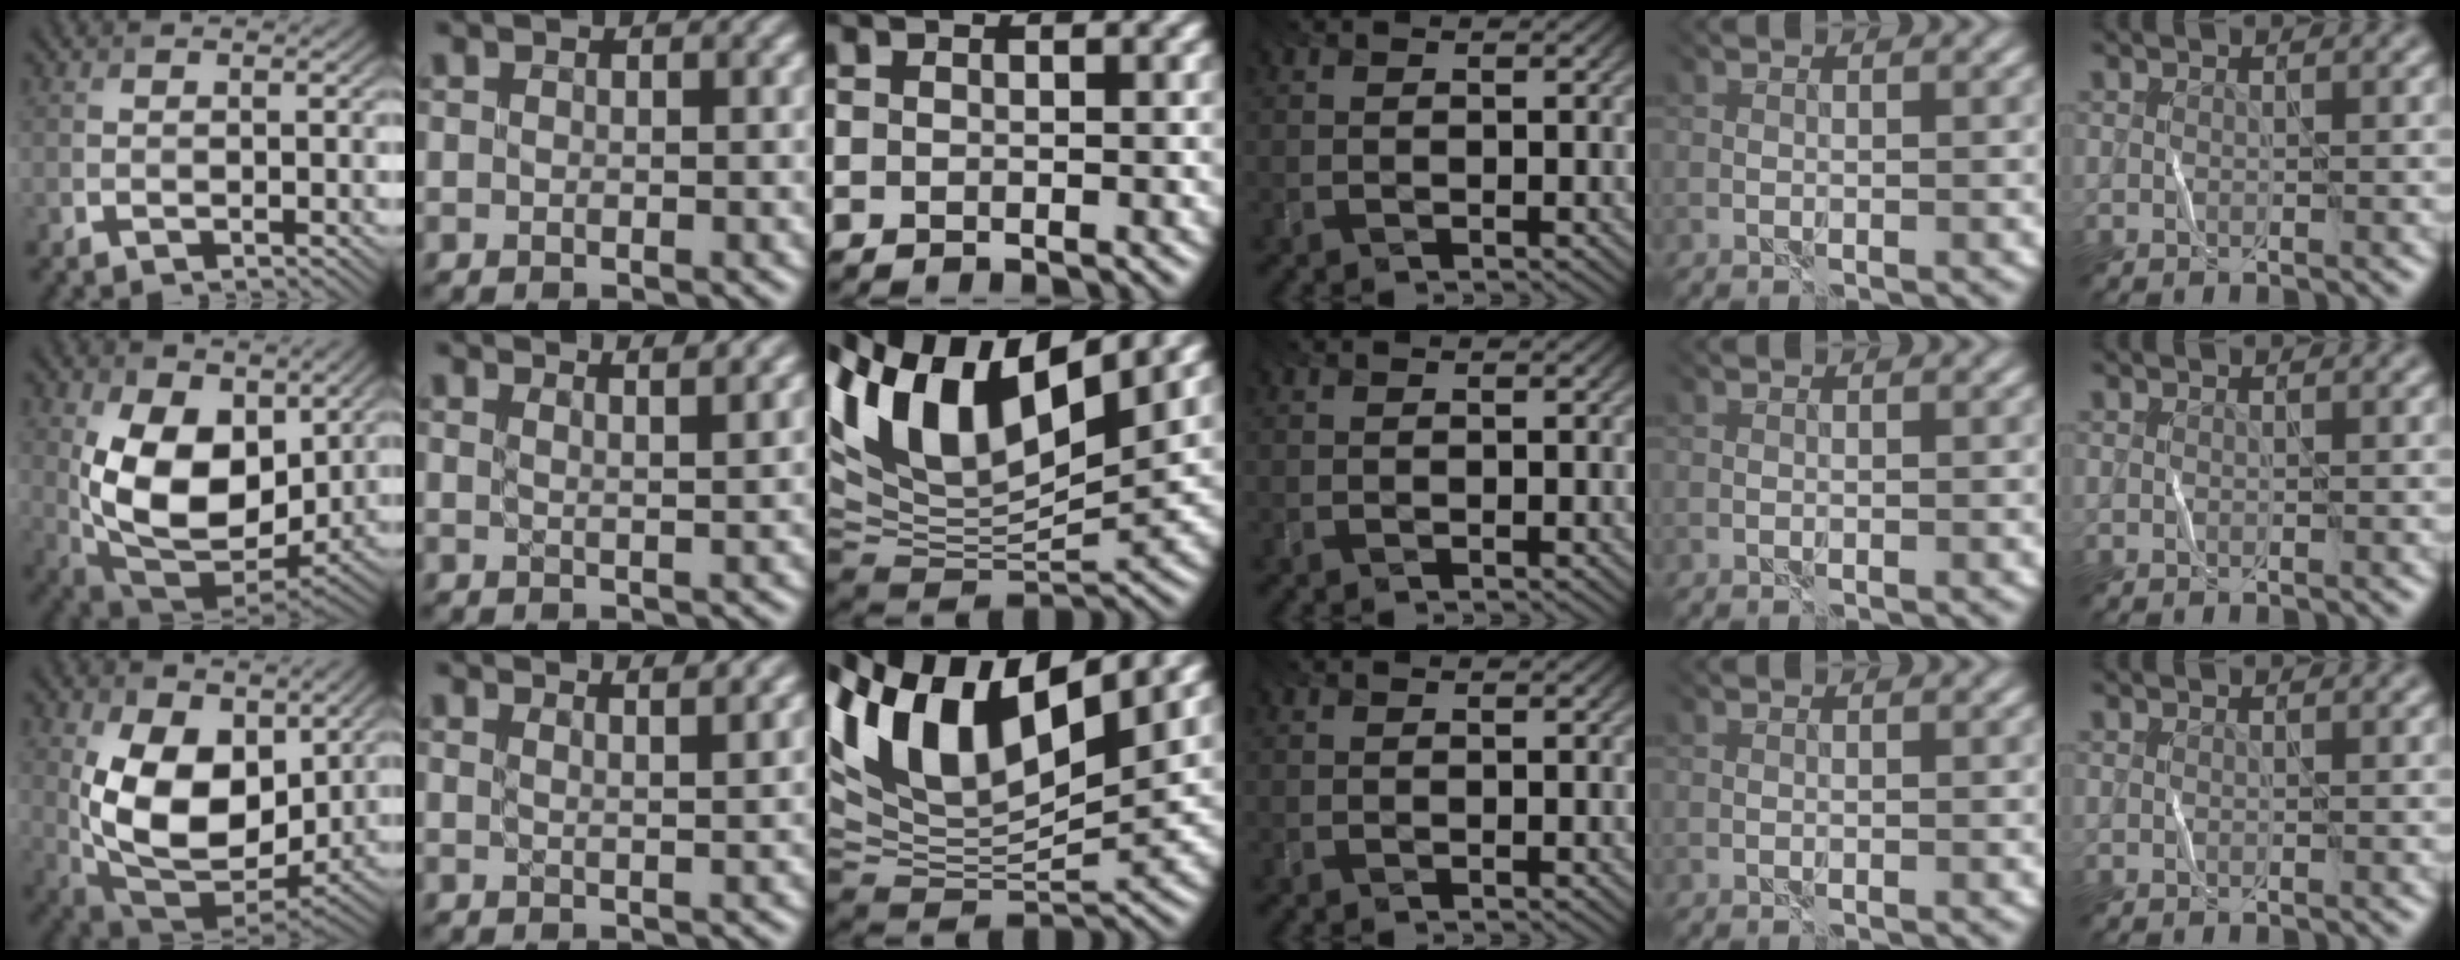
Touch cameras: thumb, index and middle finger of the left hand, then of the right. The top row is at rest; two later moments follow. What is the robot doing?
{"motion": "fold", "object": "bandana"}